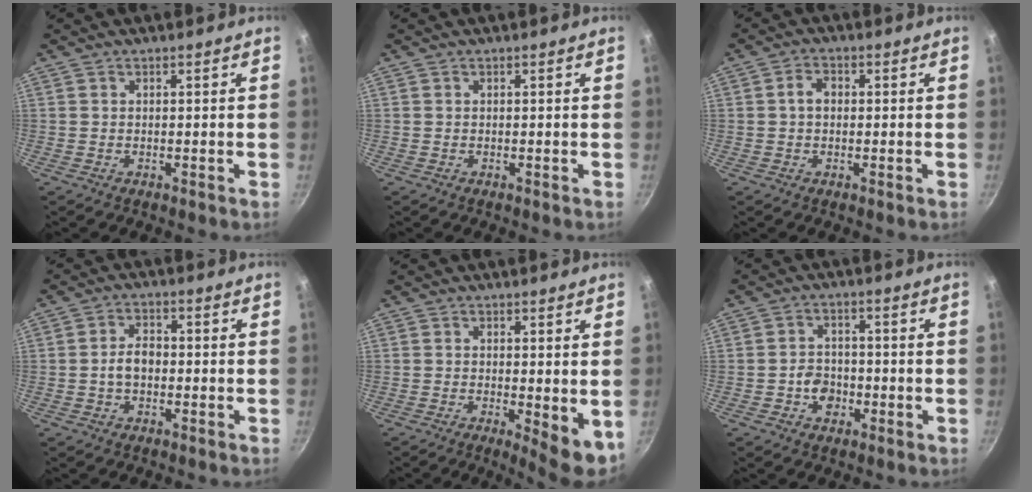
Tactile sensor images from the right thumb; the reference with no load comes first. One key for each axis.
{"total": 0.0}
{"total": 3.0, "fx": 0.1, "fy": 2.2, "fz": 2.0, "tx": -0.028, "ty": 0.010, "tz": -0.003}
{"total": 4.6, "fx": -0.7, "fy": 3.1, "fz": 3.3, "tx": -0.046, "ty": 0.018, "tz": -0.015}
{"total": 6.2, "fx": -0.6, "fy": 1.9, "fz": 5.9, "tx": -0.070, "ty": -0.011, "tz": -0.003}
{"total": 4.7, "fx": -1.5, "fy": 3.7, "fz": 2.4, "tx": -0.019, "ty": 0.013, "tz": -0.030}